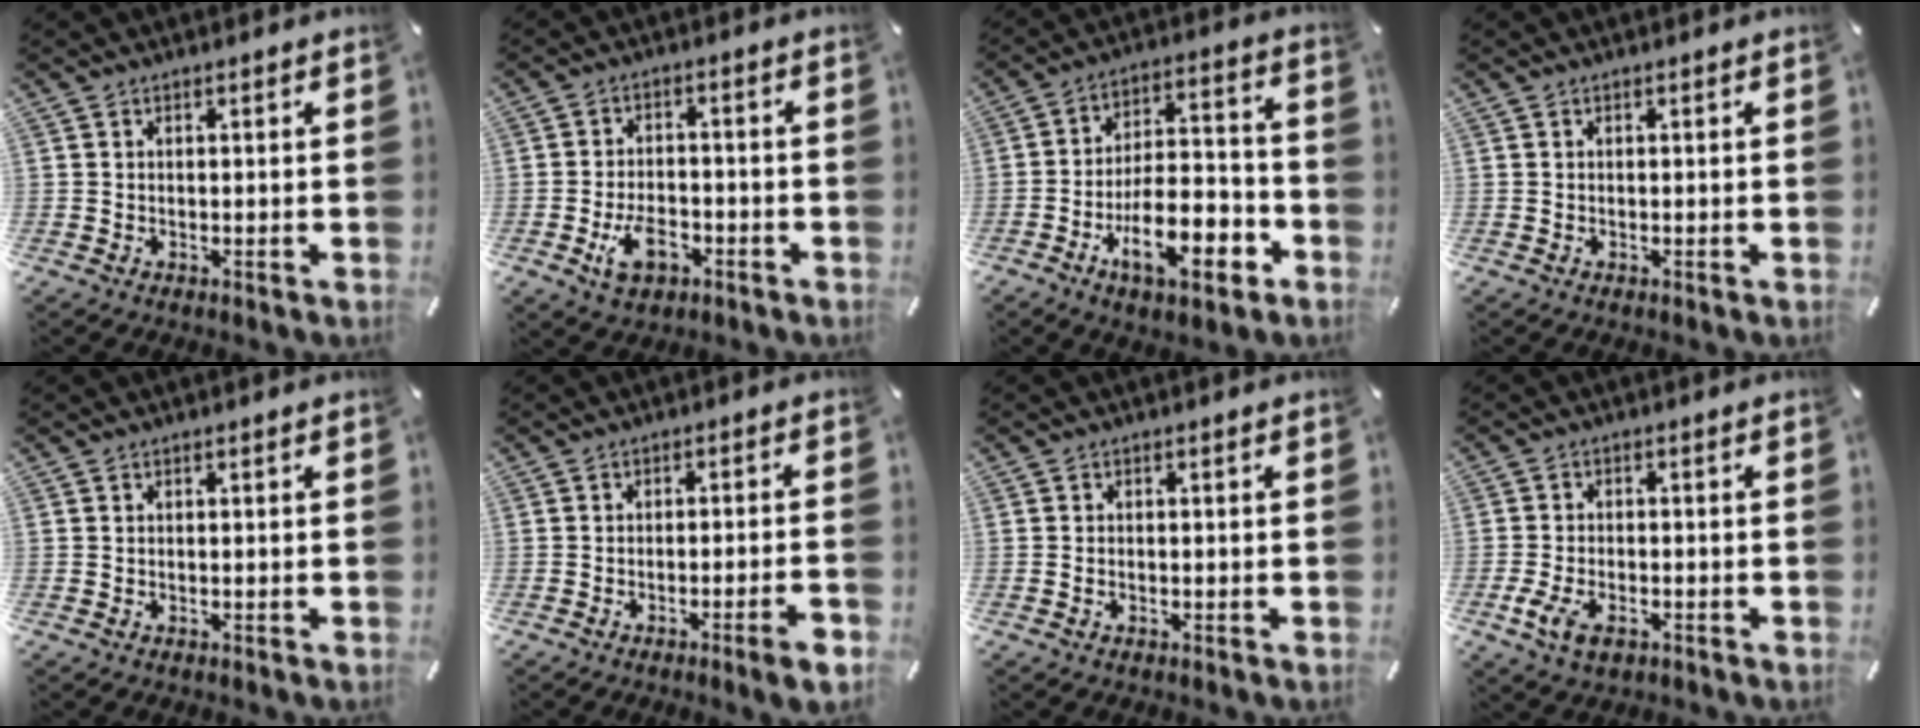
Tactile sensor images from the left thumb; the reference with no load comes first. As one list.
[{"total": 8.6, "force": [-3.4, 5.3, 5.8], "torque": [-0.104, 0.013, -0.060]}, {"total": 16.3, "force": [-7.7, 7.5, 12.3], "torque": [-0.183, 0.034, -0.124]}, {"total": 0.0}, {"total": 0.0}, {"total": 6.0, "force": [-3.0, 0.5, 5.1], "torque": [-0.077, 0.000, -0.049]}, {"total": 1.1, "force": [-0.4, 0.6, 0.8], "torque": [-0.016, 0.000, -0.008]}, {"total": 5.5, "force": [-2.5, 3.2, 3.6], "torque": [-0.090, 0.003, -0.051]}]